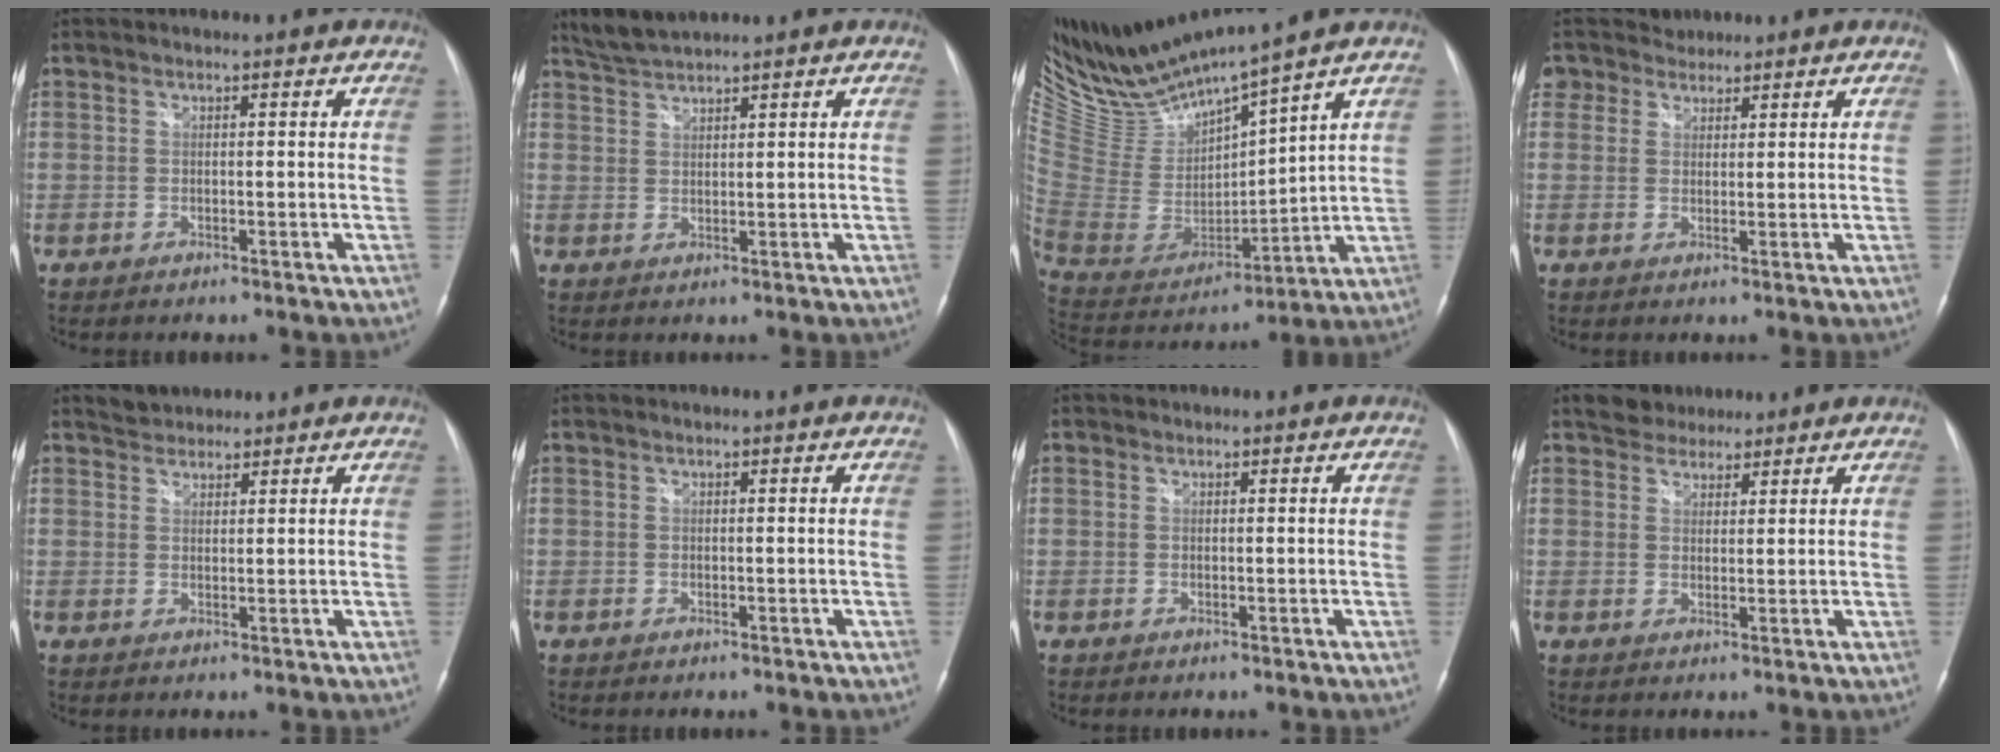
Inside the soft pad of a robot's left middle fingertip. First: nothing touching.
{"total": 3.4, "force": [3.3, -0.3, 0.8], "torque": [-0.026, 0.011, 0.070]}
{"total": 15.2, "force": [14.1, -0.9, 5.4], "torque": [-0.122, -0.023, 0.293]}
{"total": 3.8, "force": [2.8, 2.6, -0.5], "torque": [0.010, 0.019, 0.048]}
{"total": 2.5, "force": [2.3, 1.1, 0.0], "torque": [-0.004, 0.014, 0.038]}
{"total": 0.0}
{"total": 0.0}
{"total": 3.9, "force": [3.2, 2.2, 0.4], "torque": [-0.008, 0.014, 0.053]}